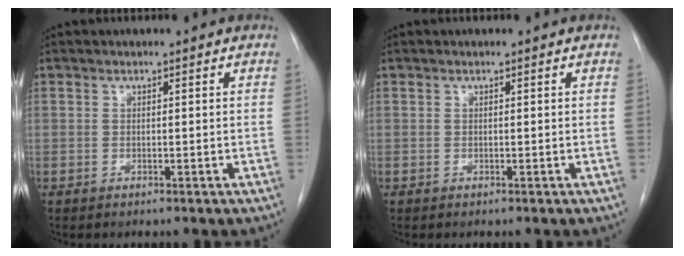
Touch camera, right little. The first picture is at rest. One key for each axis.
{"total": 0.0}